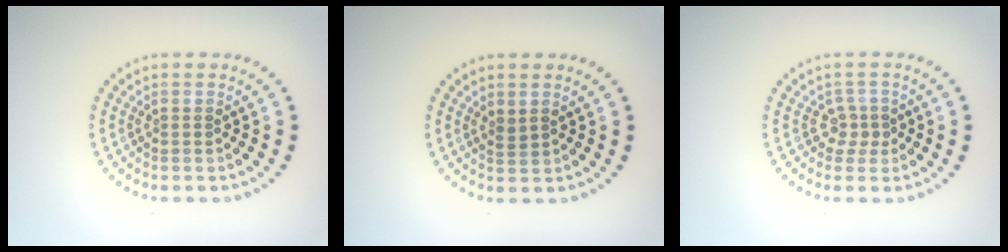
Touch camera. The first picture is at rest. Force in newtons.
{"total": 0.8, "press": 0.7, "slide": 0.4}
{"total": 1.7, "press": 1.1, "slide": 1.3}